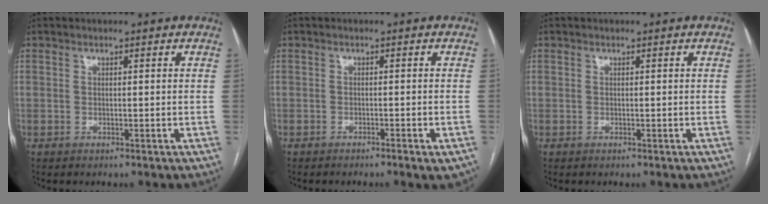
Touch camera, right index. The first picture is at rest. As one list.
[{"total": 2.9, "force": [-1.9, 0.4, 2.2], "torque": [-0.020, 0.001, -0.022]}, {"total": 0.0}]